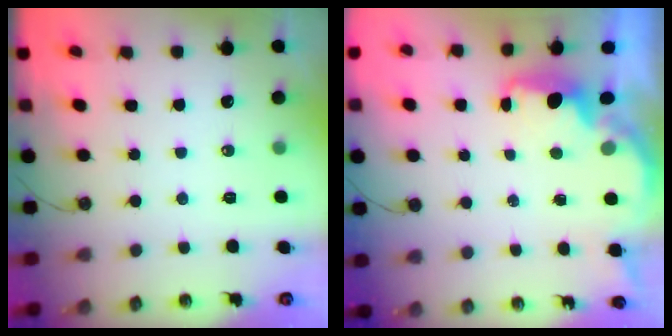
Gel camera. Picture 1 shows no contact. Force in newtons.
{"total": 2.2, "press": 2.0, "slide": 0.8}